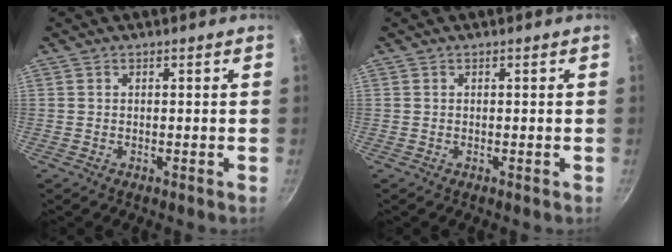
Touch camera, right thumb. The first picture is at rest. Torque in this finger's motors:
{"motor_torque": [0.00, 0.00, 0.24, 0.25, 0.04]}